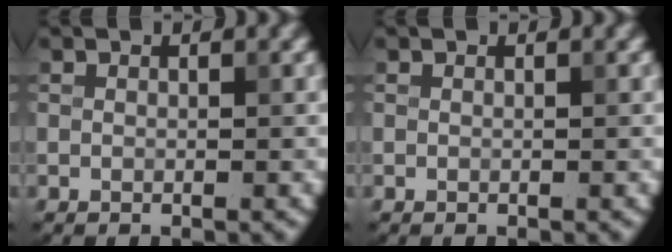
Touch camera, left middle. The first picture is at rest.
{"total": 0.0}